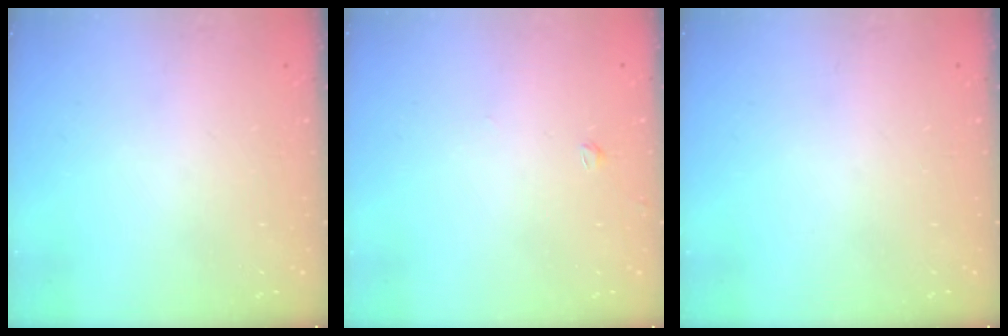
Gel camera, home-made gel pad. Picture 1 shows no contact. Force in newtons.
{"total": 1.4, "press": 1.3, "slide": 0.4}
{"total": 0.0}